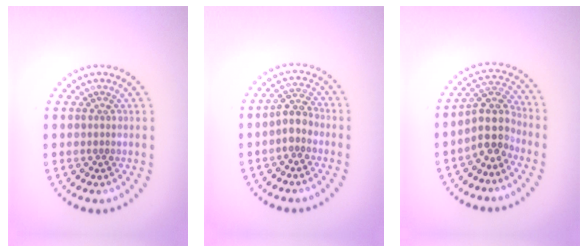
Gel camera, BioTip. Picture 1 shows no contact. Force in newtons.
{"total": 2.3, "press": 2.0, "slide": 1.2}
{"total": 3.7, "press": 3.0, "slide": 2.2}